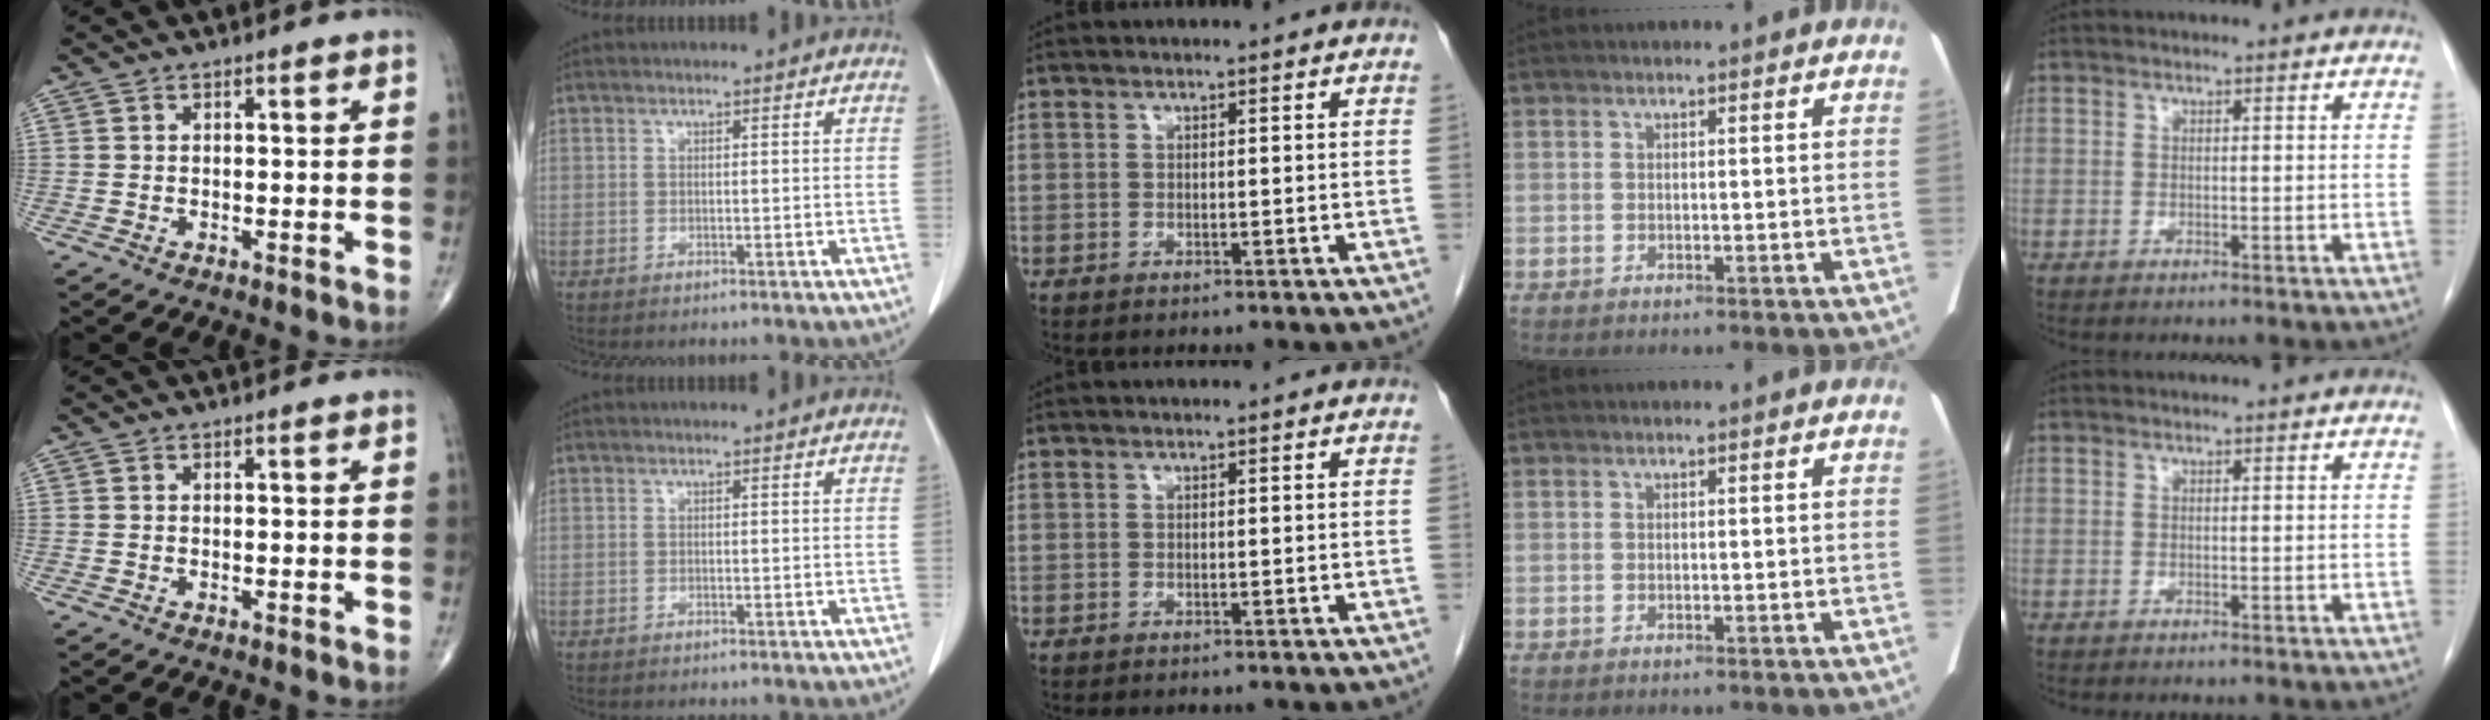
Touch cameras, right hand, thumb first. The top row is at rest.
{}